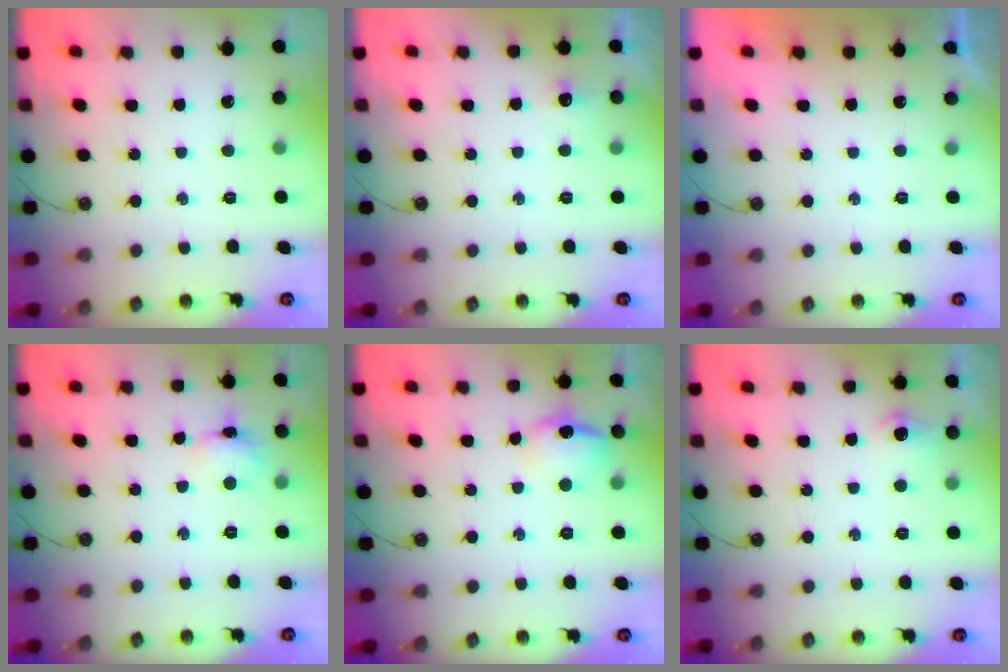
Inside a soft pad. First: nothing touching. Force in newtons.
{"total": 4.7, "press": 4.6, "slide": 1.3}
{"total": 0.0}
{"total": 5.9, "press": 5.9, "slide": 0.5}
{"total": 12.1, "press": 12.1, "slide": 0.9}
{"total": 7.2, "press": 7.2, "slide": 1.0}